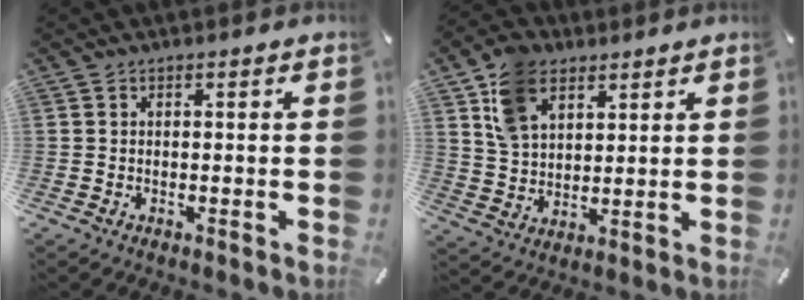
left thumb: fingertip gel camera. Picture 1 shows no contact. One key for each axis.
{"total": 10.4, "fx": 5.7, "fy": 6.9, "fz": 5.2, "tx": -0.111, "ty": 0.001, "tz": 0.113}